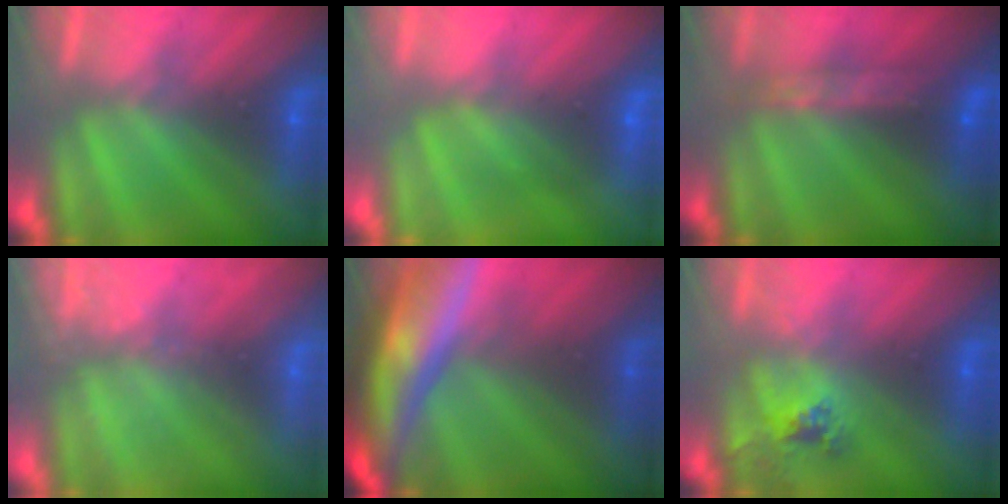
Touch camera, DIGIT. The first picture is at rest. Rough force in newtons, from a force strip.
{"total": 2.6}
{"total": 6.8}
{"total": 2.6}
{"total": 9.4}
{"total": 2.5}